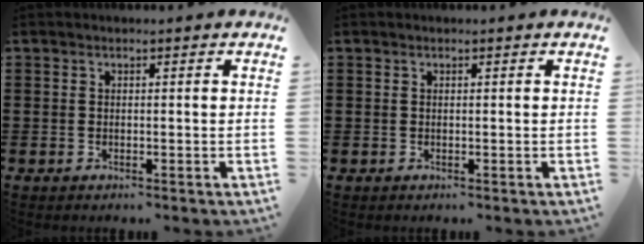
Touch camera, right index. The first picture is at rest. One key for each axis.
{"total": 0.0}